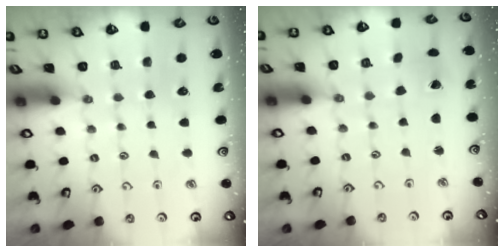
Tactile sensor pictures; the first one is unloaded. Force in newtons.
{"total": 0.7, "press": 0.7, "slide": 0.0}